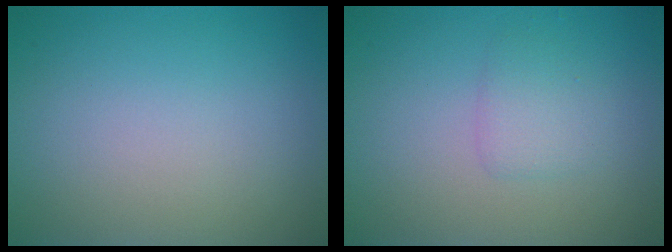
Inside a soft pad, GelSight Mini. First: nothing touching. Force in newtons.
{"total": 1.7, "press": 1.7, "slide": 0.0}